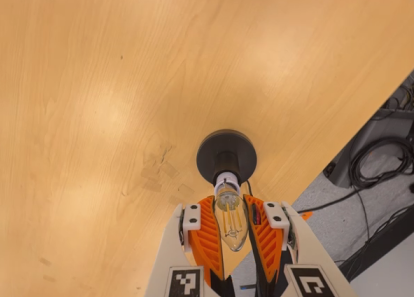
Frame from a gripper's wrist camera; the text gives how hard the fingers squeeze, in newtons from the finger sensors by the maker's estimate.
{"total": 22.4, "left": 24.3, "right": 20.5}